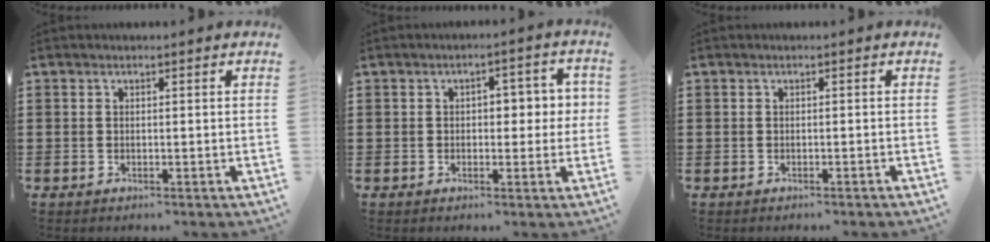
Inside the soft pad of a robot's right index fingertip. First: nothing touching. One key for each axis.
{"total": 4.3, "fx": 0.1, "fy": 2.7, "fz": 3.3, "tx": -0.051, "ty": 0.004, "tz": -0.007}
{"total": 0.0}